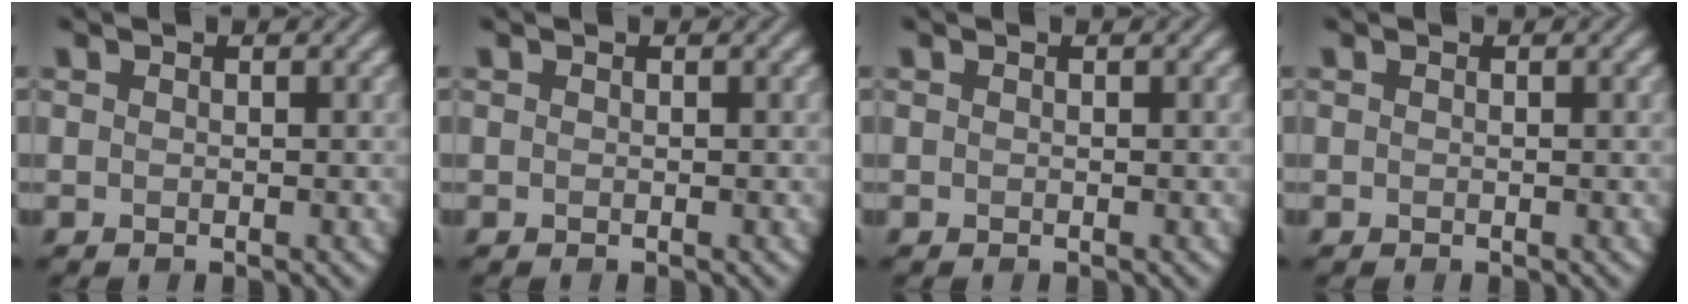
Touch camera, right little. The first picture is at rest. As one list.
[{"total": 0.0}, {"total": 0.0}, {"total": 0.0}]